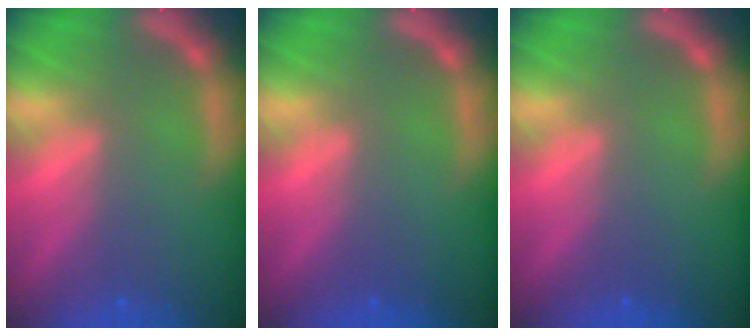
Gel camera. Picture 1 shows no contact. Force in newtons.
{"total": 0.0}
{"total": 0.0}